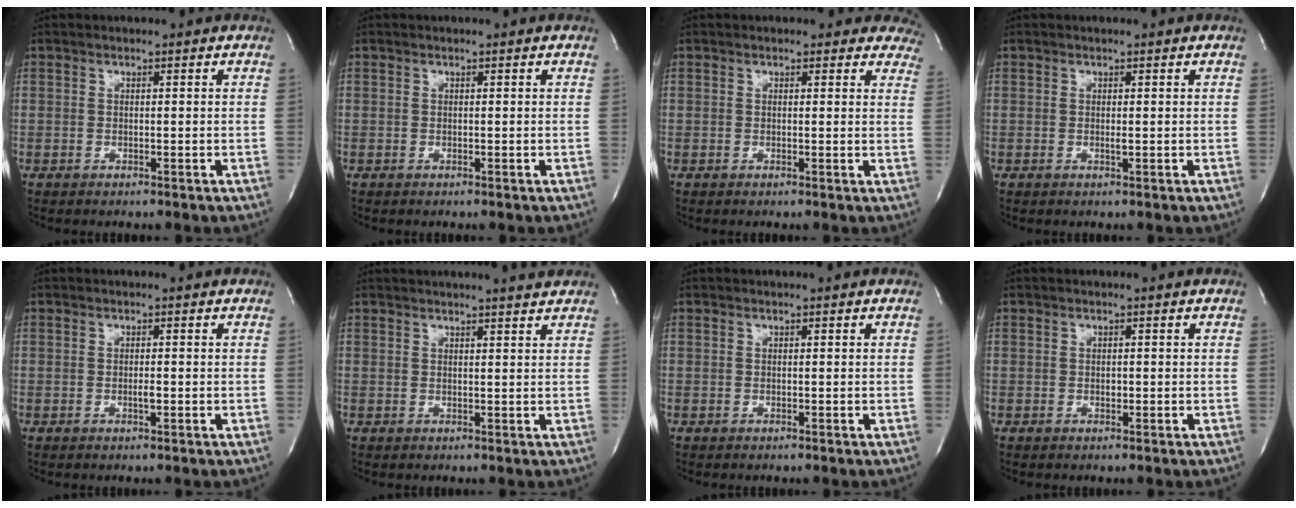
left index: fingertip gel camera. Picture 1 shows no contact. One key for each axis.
{"total": 0.0}
{"total": 7.0, "fx": 6.2, "fy": 3.0, "fz": 1.0, "tx": 0.031, "ty": -0.012, "tz": 0.032}
{"total": 0.5, "fx": 0.0, "fy": 0.0, "fz": 0.5, "tx": -0.012, "ty": -0.003, "tz": 0.000}
{"total": 1.0, "fx": -0.3, "fy": 0.1, "fz": 0.9, "tx": -0.018, "ty": -0.002, "tz": -0.005}
{"total": 4.1, "fx": 3.9, "fy": -0.4, "fz": 1.4, "tx": -0.023, "ty": 0.004, "tz": 0.040}
{"total": 0.0}
{"total": 0.6, "fx": -0.1, "fy": 0.4, "fz": 0.4, "tx": -0.005, "ty": 0.000, "tz": -0.003}